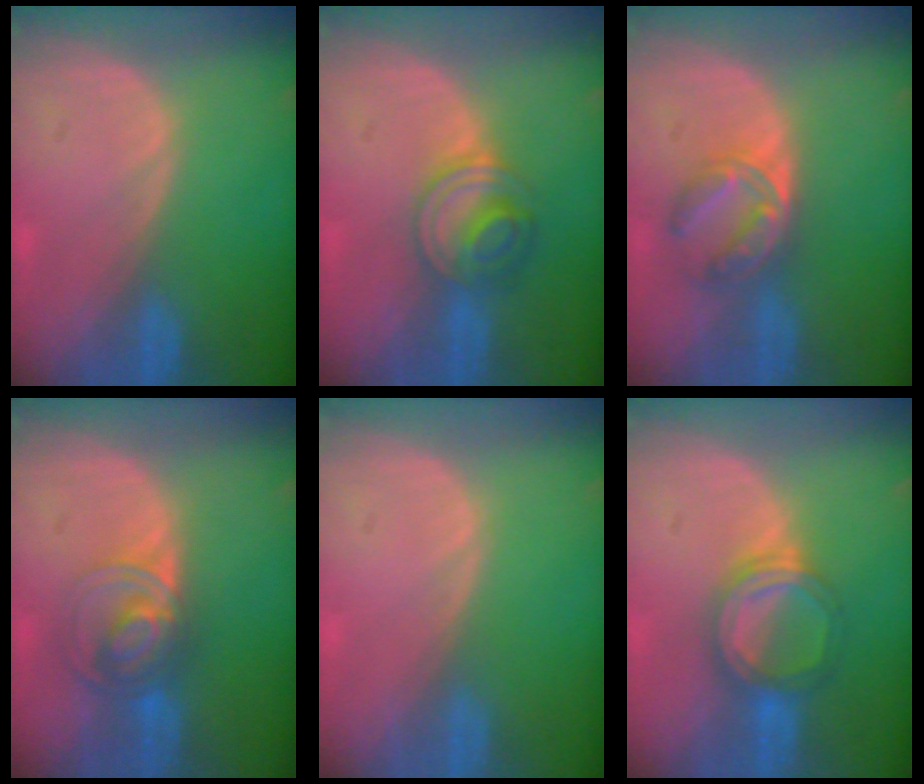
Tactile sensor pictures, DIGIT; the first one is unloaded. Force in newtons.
{"total": 5.6, "press": 5.6, "slide": 0.6}
{"total": 5.8, "press": 5.5, "slide": 1.8}
{"total": 7.6, "press": 6.2, "slide": 4.3}
{"total": 0.0}
{"total": 5.9, "press": 5.5, "slide": 2.0}